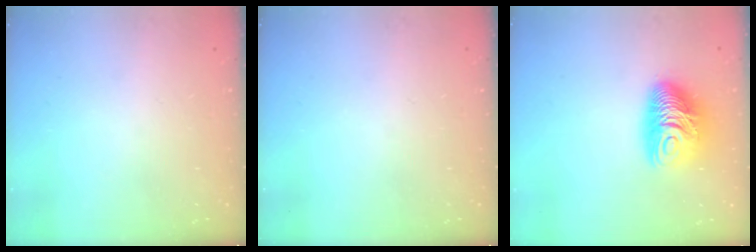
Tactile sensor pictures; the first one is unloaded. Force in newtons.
{"total": 0.0}
{"total": 12.1, "press": 12.1, "slide": 1.0}